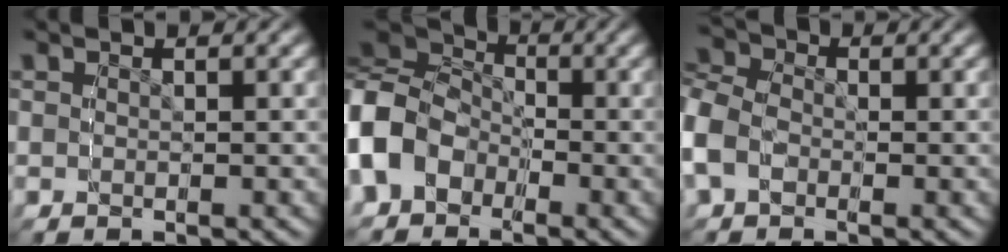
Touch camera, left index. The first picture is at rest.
{"total": 6.4, "force": [-2.4, 5.6, 1.9], "torque": [-0.074, -0.024, -0.037]}
{"total": 5.2, "force": [-1.9, 4.2, 2.4], "torque": [-0.053, -0.020, -0.030]}